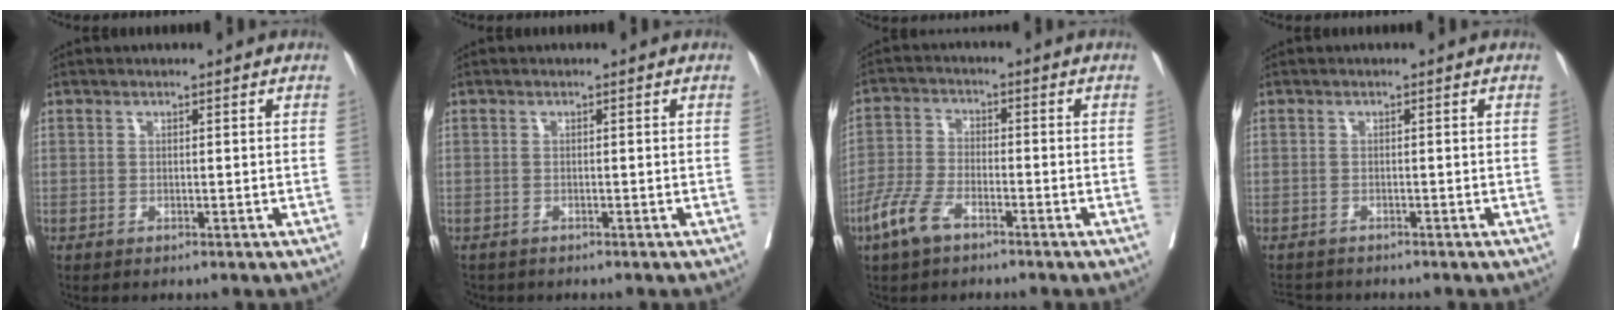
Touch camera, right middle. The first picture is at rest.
{"total": 1.8, "force": [-1.6, 0.9, 0.3], "torque": [-0.011, -0.003, -0.026]}
{"total": 6.3, "force": [-4.1, 2.4, 4.2], "torque": [-0.105, -0.007, -0.082]}
{"total": 3.2, "force": [-3.1, 0.9, 0.4], "torque": [-0.003, -0.008, -0.049]}